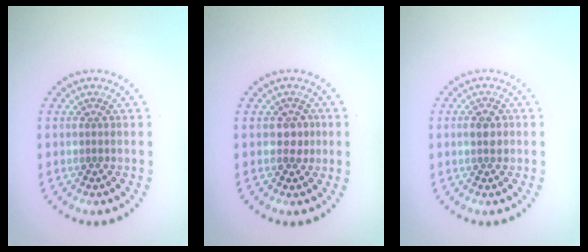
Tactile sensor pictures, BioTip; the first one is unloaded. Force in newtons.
{"total": 1.4, "press": 1.4, "slide": 0.4}
{"total": 2.1, "press": 2.1, "slide": 0.1}